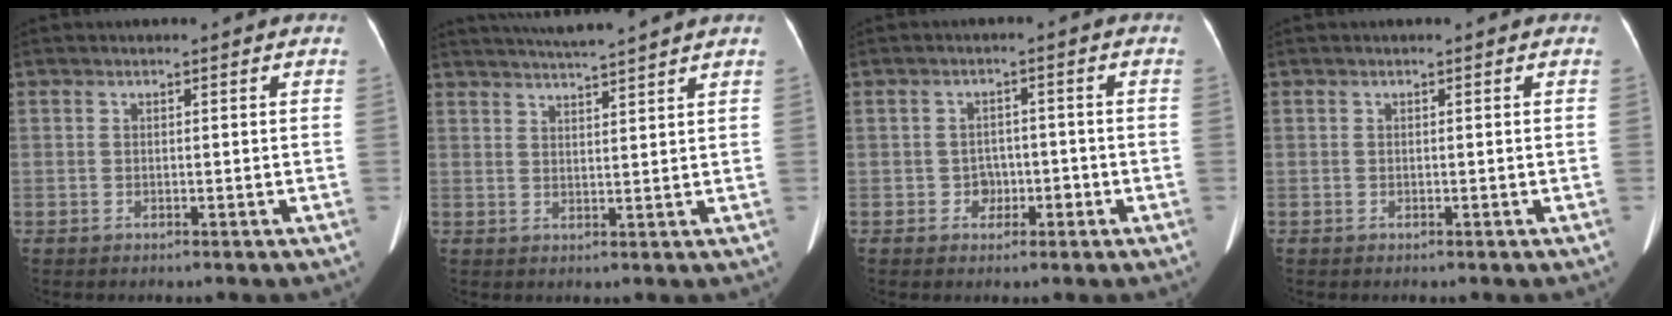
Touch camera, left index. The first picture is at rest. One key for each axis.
{"total": 7.5, "fx": 6.8, "fy": -1.4, "fz": 2.8, "tx": -0.048, "ty": 0.013, "tz": 0.103}
{"total": 2.8, "fx": -1.1, "fy": 2.3, "fz": 1.0, "tx": -0.011, "ty": 0.010, "tz": -0.013}
{"total": 0.0}